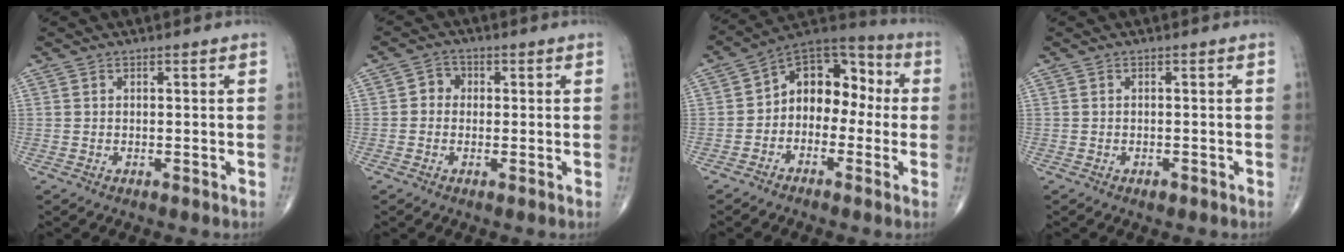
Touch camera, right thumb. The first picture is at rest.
{"total": 2.8, "force": [0.0, 2.5, 1.2], "torque": [0.001, 0.008, -0.010]}
{"total": 12.1, "force": [-0.9, 8.7, 8.3], "torque": [-0.075, 0.052, -0.037]}
{"total": 0.8, "force": [-0.5, 0.4, 0.5], "torque": [-0.006, 0.001, -0.007]}